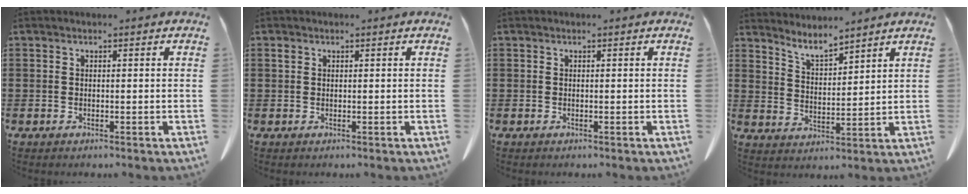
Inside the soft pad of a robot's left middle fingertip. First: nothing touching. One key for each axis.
{"total": 0.6, "fx": 0.3, "fy": 0.5, "fz": 0.3, "tx": -0.008, "ty": 0.004, "tz": 0.006}
{"total": 0.0}
{"total": 4.5, "fx": 4.4, "fy": 0.0, "fz": 1.1, "tx": -0.037, "ty": -0.023, "tz": 0.078}